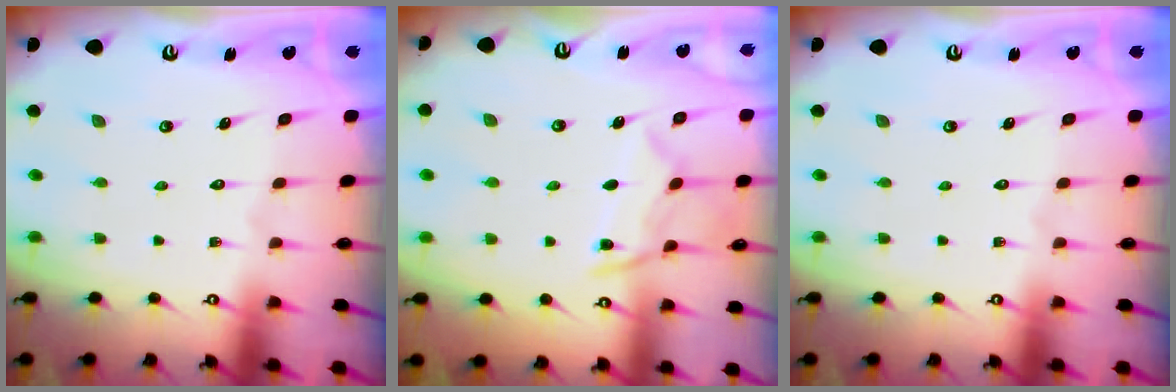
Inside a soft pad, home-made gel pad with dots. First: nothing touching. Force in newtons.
{"total": 10.4, "press": 10.3, "slide": 0.9}
{"total": 0.0}